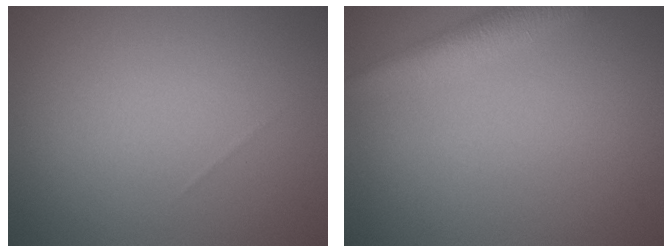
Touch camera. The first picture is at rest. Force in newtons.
{"total": 3.7, "press": 3.7, "slide": 0.1}